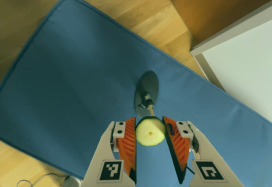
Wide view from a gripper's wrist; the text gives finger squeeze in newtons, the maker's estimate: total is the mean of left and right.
{"total": 11.6, "left": 11.7, "right": 11.4}